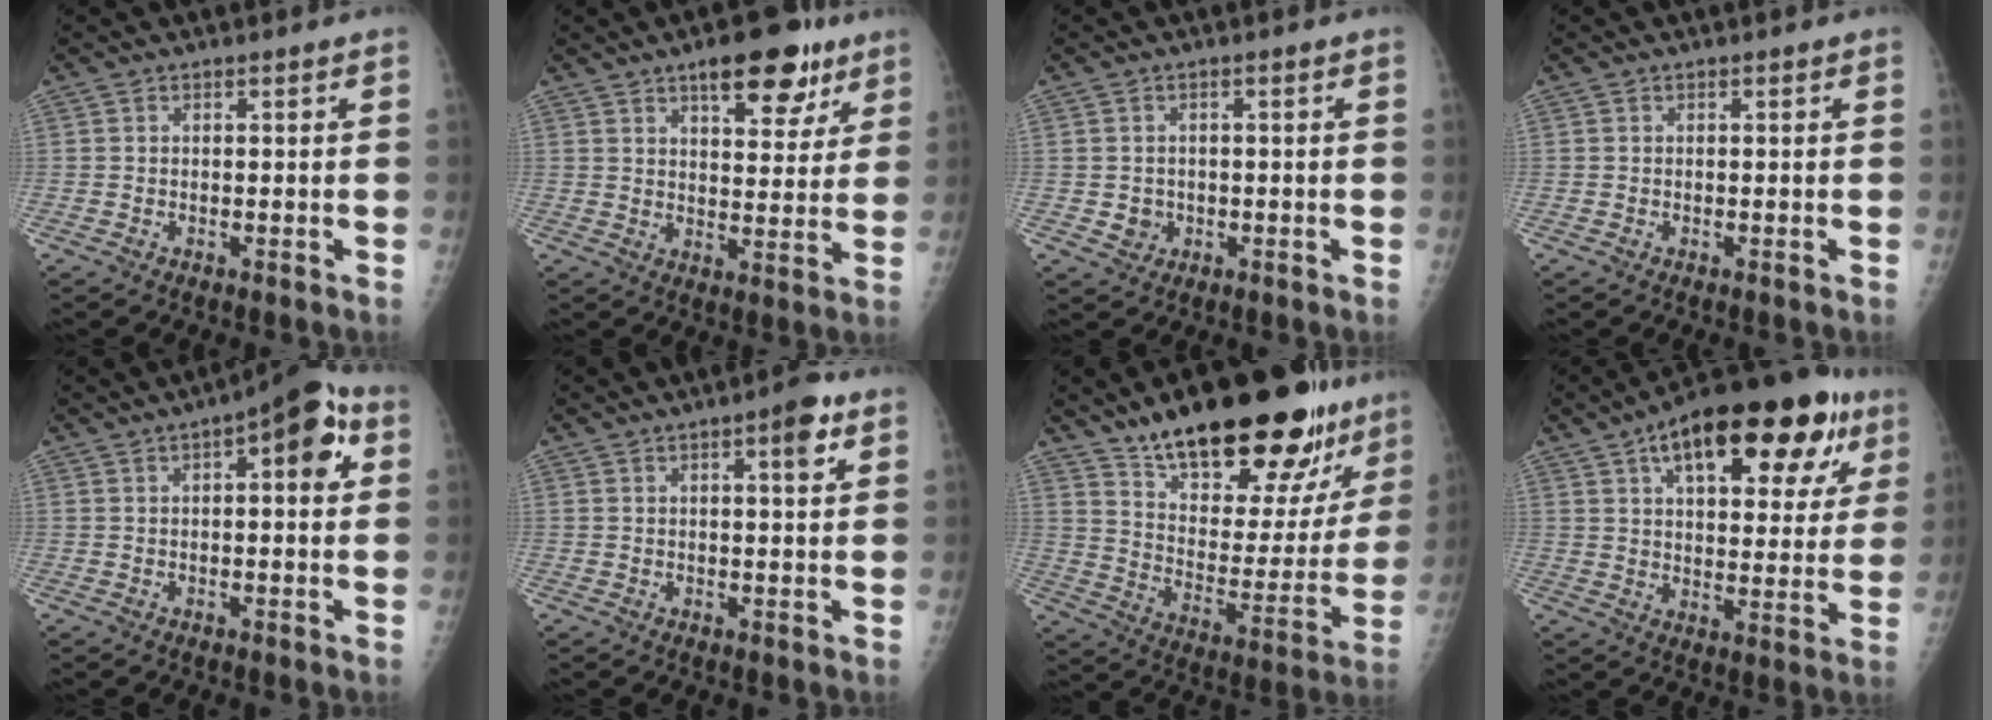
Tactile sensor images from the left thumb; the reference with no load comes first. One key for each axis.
{"total": 11.9, "fx": 7.3, "fy": 5.0, "fz": 7.9, "tx": -0.072, "ty": -0.031, "tz": 0.102}
{"total": 2.4, "fx": -0.5, "fy": 2.3, "fz": 0.5, "tx": 0.004, "ty": 0.003, "tz": -0.002}
{"total": 0.0}
{"total": 10.2, "fx": 3.2, "fy": 3.8, "fz": 8.9, "tx": -0.098, "ty": 0.016, "tz": 0.033}
{"total": 5.0, "fx": 2.4, "fy": 1.3, "fz": 4.2, "tx": -0.052, "ty": -0.006, "tz": 0.028}
{"total": 28.5, "fx": 20.3, "fy": 10.3, "fz": 17.1, "tx": -0.211, "ty": -0.086, "tz": 0.305}
{"total": 24.3, "fx": 12.1, "fy": 10.7, "fz": 18.2, "tx": -0.239, "ty": 0.000, "tz": 0.173}